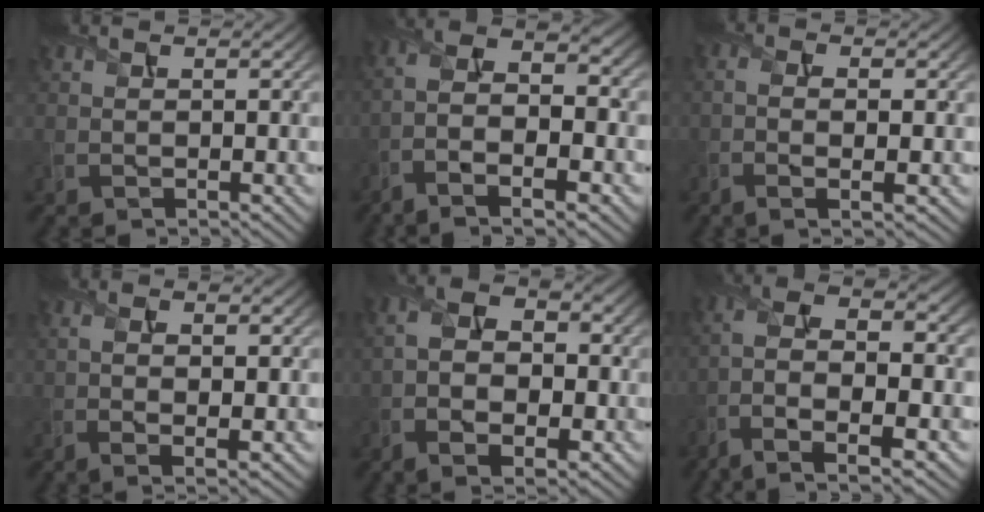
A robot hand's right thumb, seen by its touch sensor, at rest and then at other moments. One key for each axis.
{"total": 10.0, "fx": -5.0, "fy": 3.8, "fz": 7.8, "tx": -0.161, "ty": -0.008, "tz": -0.093}
{"total": 3.0, "fx": -0.8, "fy": 0.9, "fz": 2.7, "tx": -0.056, "ty": -0.007, "tz": -0.018}
{"total": 4.4, "fx": -0.2, "fy": 1.9, "fz": 3.9, "tx": -0.071, "ty": -0.005, "tz": 0.002}
{"total": 8.6, "fx": -1.7, "fy": 5.4, "fz": 6.4, "tx": -0.117, "ty": -0.010, "tz": -0.027}
{"total": 11.2, "fx": -4.8, "fy": 3.9, "fz": 9.4, "tx": -0.199, "ty": -0.004, "tz": -0.087}